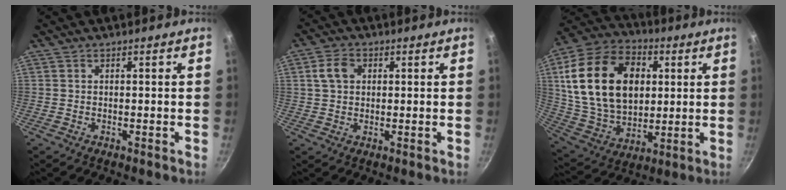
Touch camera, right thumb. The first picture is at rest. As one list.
[{"total": 4.9, "force": [1.2, 3.7, 2.9], "torque": [-0.040, 0.008, 0.017]}, {"total": 25.6, "force": [5.1, 17.5, 18.0], "torque": [-0.306, 0.003, 0.097]}]